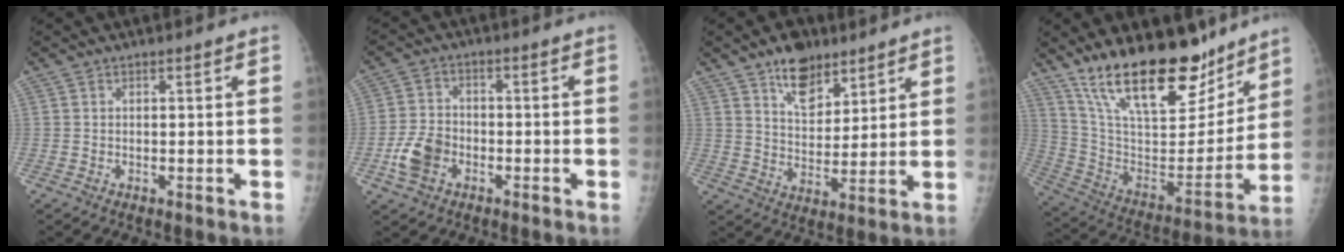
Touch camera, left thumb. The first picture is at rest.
{"total": 7.0, "force": [-2.8, 5.0, 4.1], "torque": [-0.077, 0.014, -0.053]}
{"total": 10.3, "force": [6.8, 5.6, 5.2], "torque": [-0.056, -0.044, 0.118]}
{"total": 25.8, "force": [18.3, 10.1, 15.1], "torque": [-0.212, -0.083, 0.314]}